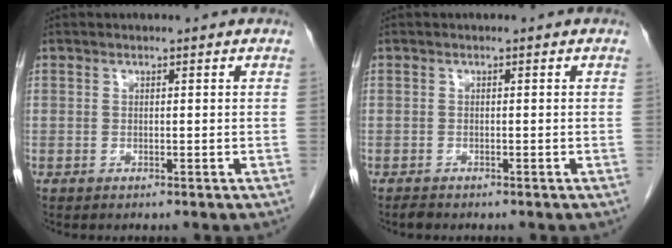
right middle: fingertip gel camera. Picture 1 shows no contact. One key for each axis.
{"total": 0.7, "fx": -0.7, "fy": 0.1, "fz": 0.2, "tx": -0.012, "ty": -0.003, "tz": -0.013}